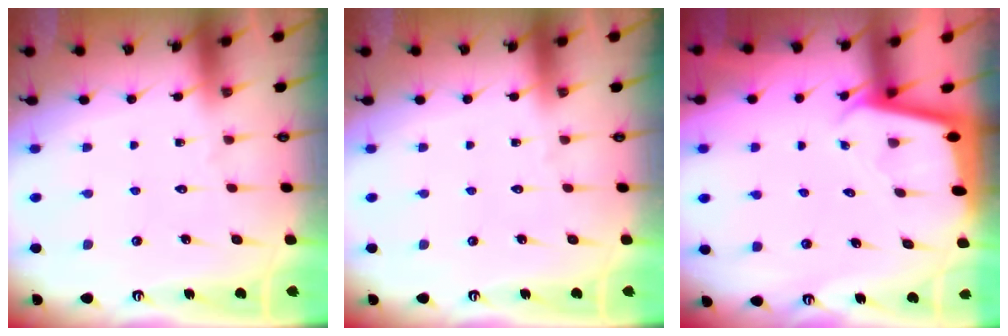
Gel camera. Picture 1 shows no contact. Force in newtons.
{"total": 0.0}
{"total": 1.8, "press": 1.8, "slide": 0.0}